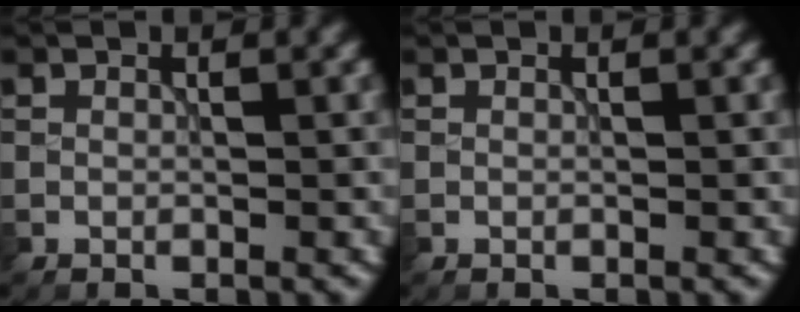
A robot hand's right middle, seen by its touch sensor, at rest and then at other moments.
{"total": 0.0}